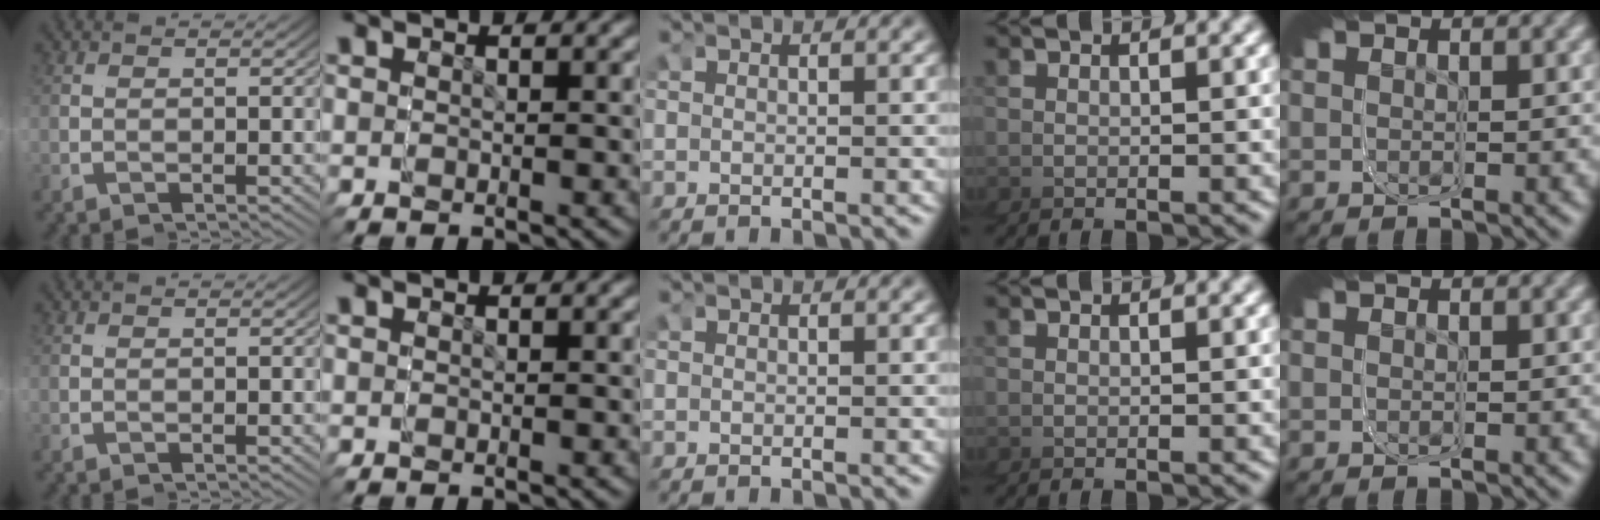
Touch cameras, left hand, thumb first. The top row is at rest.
{}